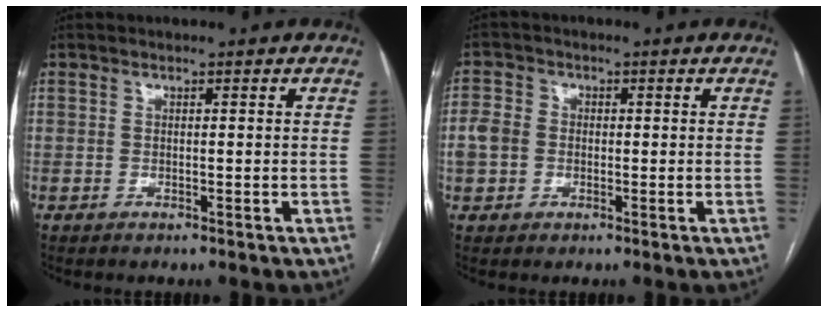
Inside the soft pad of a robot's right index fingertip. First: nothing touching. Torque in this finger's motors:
{"motor_torque": [0.37, 0.22, 0.19, 0.06]}